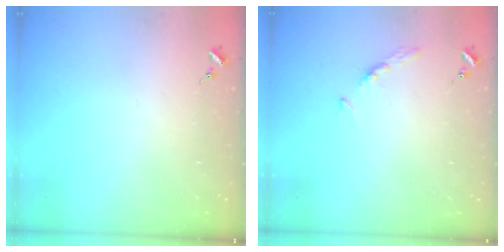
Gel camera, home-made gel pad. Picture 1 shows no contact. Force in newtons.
{"total": 3.9, "press": 3.9, "slide": 0.5}